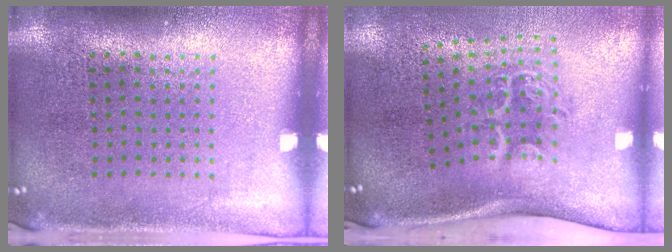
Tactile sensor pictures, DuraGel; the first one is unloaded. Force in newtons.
{"total": 2.1, "press": 1.3, "slide": 1.6}